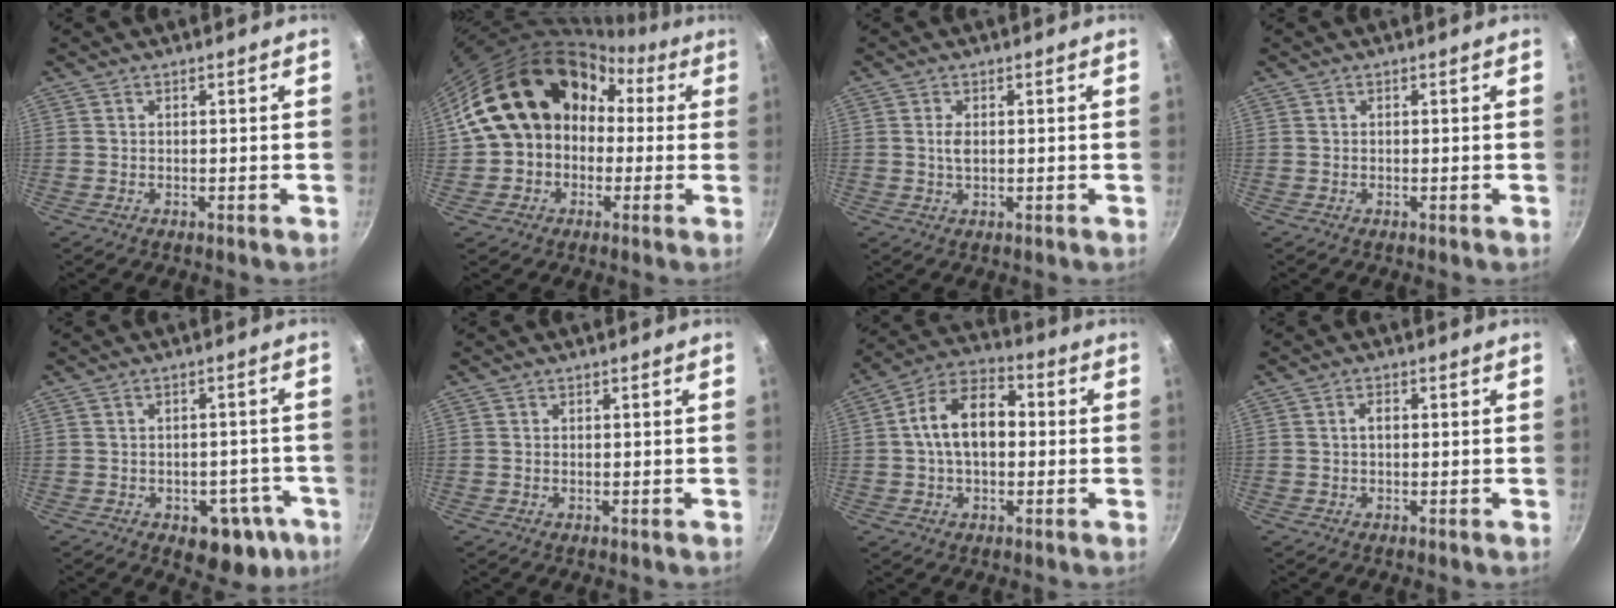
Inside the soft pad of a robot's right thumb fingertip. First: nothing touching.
{"total": 19.3, "force": [2.1, 15.6, 11.3], "torque": [-0.170, 0.064, 0.030]}
{"total": 2.0, "force": [0.2, 1.1, 1.6], "torque": [-0.028, -0.001, 0.003]}
{"total": 0.0}
{"total": 10.5, "force": [-4.4, 6.6, 6.9], "torque": [-0.033, 0.027, -0.041]}
{"total": 0.0}
{"total": 12.8, "force": [0.6, 8.2, 9.8], "torque": [-0.142, 0.034, -0.007]}
{"total": 1.7, "force": [0.1, 1.0, 1.3], "torque": [-0.020, 0.007, 0.001]}